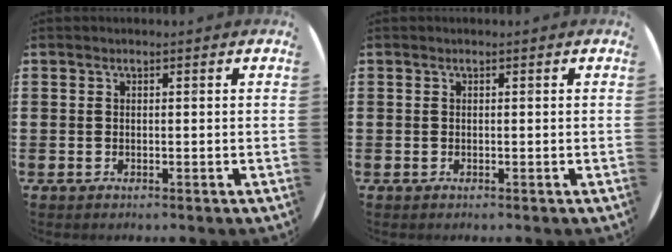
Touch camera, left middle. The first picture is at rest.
{"total": 0.0}